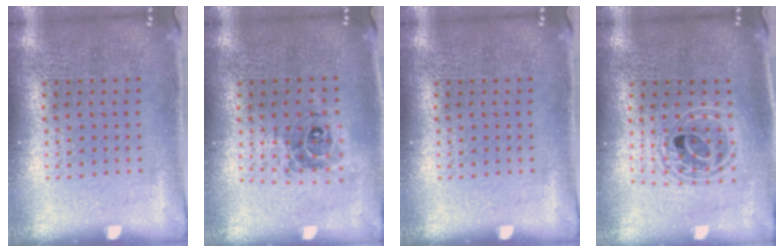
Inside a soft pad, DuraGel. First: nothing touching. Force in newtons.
{"total": 0.7, "press": 0.7, "slide": 0.0}
{"total": 0.0}
{"total": 1.5, "press": 1.3, "slide": 0.8}